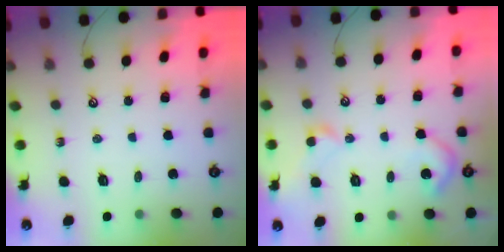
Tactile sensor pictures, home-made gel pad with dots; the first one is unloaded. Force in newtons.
{"total": 6.0, "press": 5.9, "slide": 1.1}